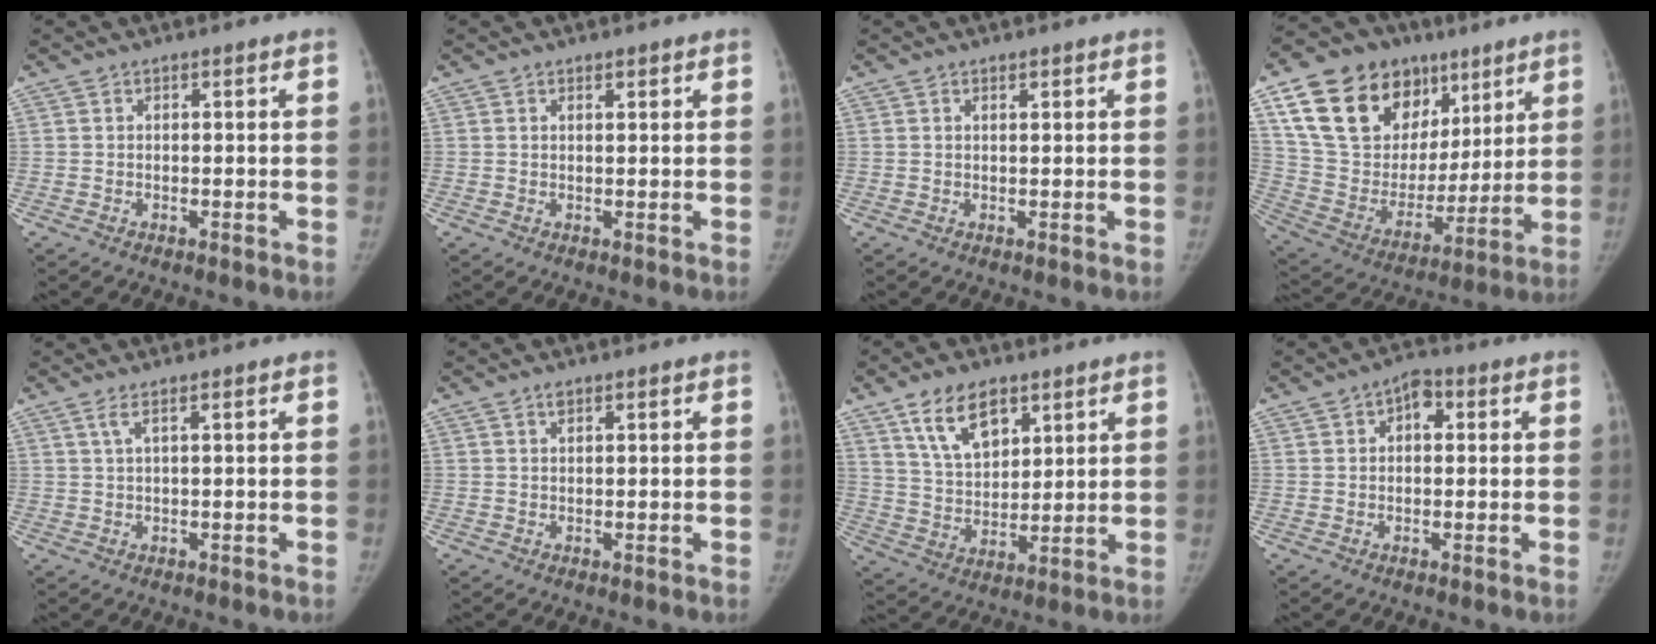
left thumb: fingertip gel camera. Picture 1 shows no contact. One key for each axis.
{"total": 0.8, "fx": 0.5, "fy": 0.4, "fz": 0.4, "tx": 0.001, "ty": -0.002, "tz": 0.006}
{"total": 0.6, "fx": 0.3, "fy": 0.3, "fz": 0.4, "tx": 0.000, "ty": -0.001, "tz": 0.005}
{"total": 26.4, "fx": 13.5, "fy": 17.7, "fz": 14.2, "tx": -0.214, "ty": -0.004, "tz": 0.247}
{"total": 1.6, "fx": 0.8, "fy": 0.1, "fz": 1.4, "tx": -0.039, "ty": 0.007, "tz": 0.021}
{"total": 0.6, "fx": 0.4, "fy": 0.3, "fz": 0.3, "tx": 0.000, "ty": -0.006, "tz": 0.006}
{"total": 11.5, "fx": 6.6, "fy": 6.5, "fz": 6.8, "tx": -0.094, "ty": -0.036, "tz": 0.127}
{"total": 4.2, "fx": 1.0, "fy": 2.9, "fz": 2.8, "tx": -0.022, "ty": 0.010, "tz": 0.007}